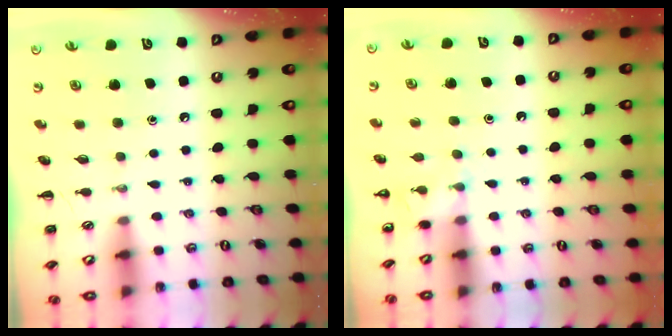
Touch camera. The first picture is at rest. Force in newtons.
{"total": 5.0, "press": 4.7, "slide": 1.6}